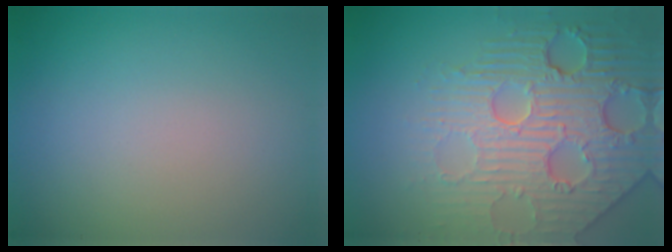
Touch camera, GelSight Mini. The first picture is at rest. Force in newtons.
{"total": 7.2, "press": 5.7, "slide": 4.5}